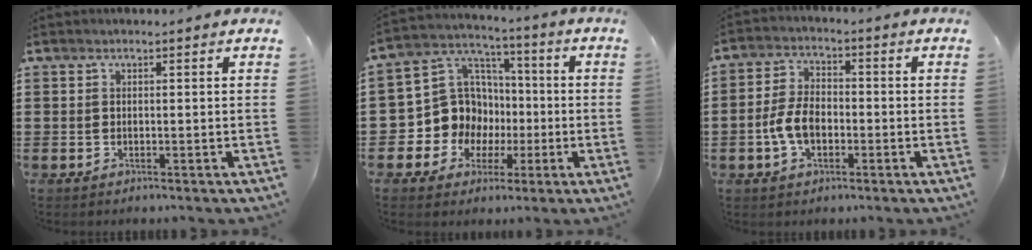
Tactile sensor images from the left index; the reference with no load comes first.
{"total": 10.8, "force": [-1.1, 10.4, 2.8], "torque": [-0.110, -0.001, -0.012]}
{"total": 6.1, "force": [-1.7, 3.5, 4.7], "torque": [-0.116, 0.000, -0.039]}